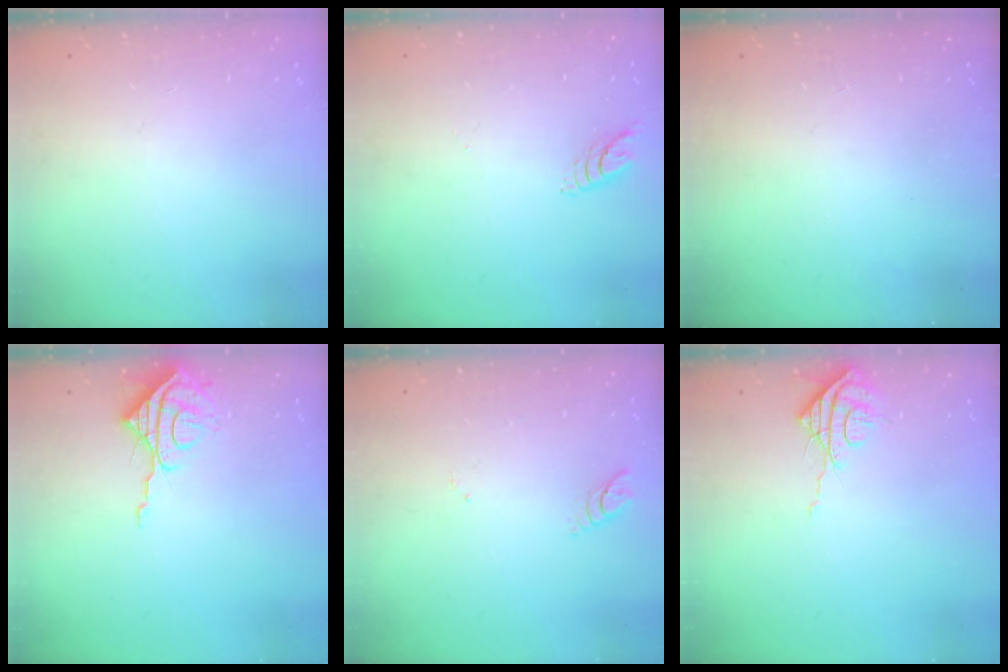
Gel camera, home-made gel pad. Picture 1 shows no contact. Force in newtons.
{"total": 5.2, "press": 5.2, "slide": 0.2}
{"total": 0.0}
{"total": 8.4, "press": 8.3, "slide": 0.7}
{"total": 2.9, "press": 2.8, "slide": 0.3}
{"total": 7.4, "press": 7.4, "slide": 0.5}